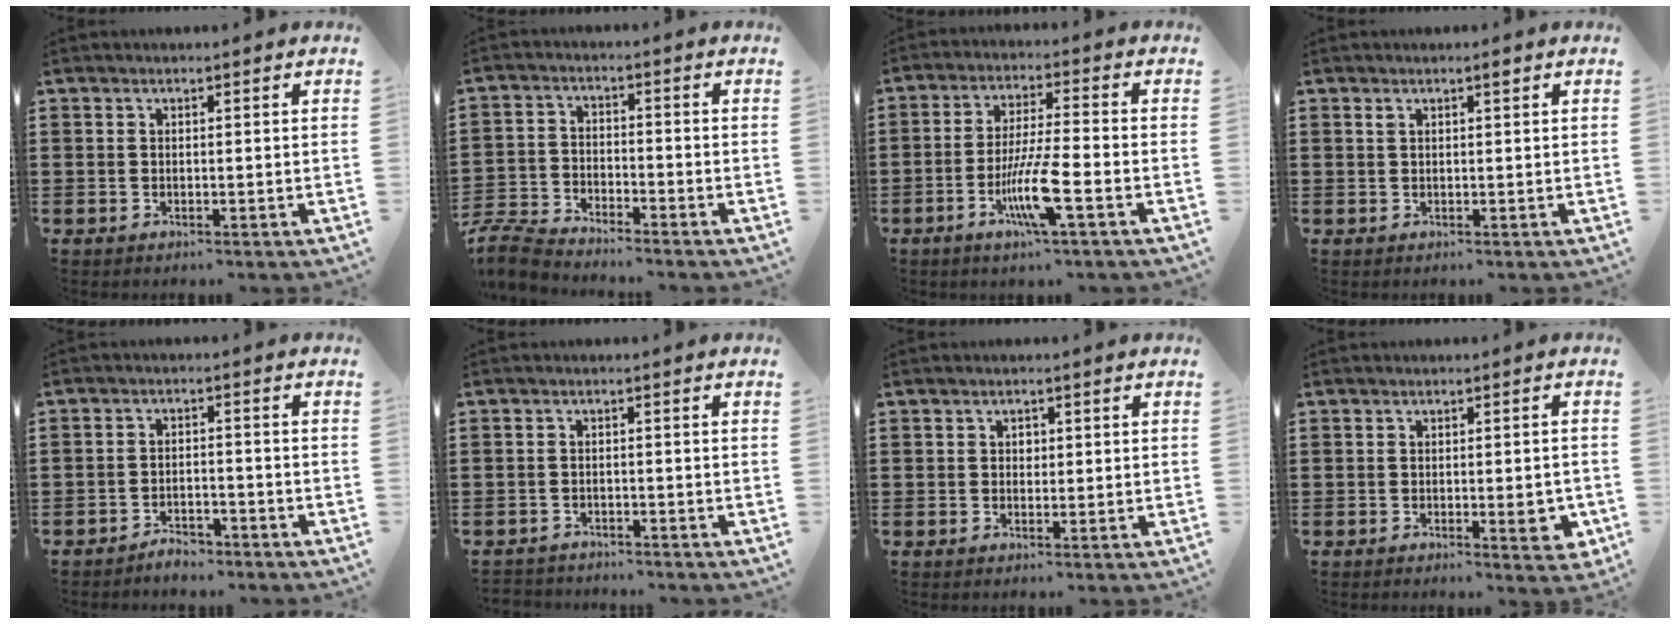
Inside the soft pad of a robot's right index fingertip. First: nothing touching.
{"total": 5.3, "force": [-5.2, 0.5, 0.8], "torque": [-0.048, -0.006, -0.113]}
{"total": 8.7, "force": [-3.6, 0.7, 7.9], "torque": [-0.160, -0.016, -0.069]}
{"total": 1.4, "force": [0.9, 0.3, 1.0], "torque": [-0.014, -0.003, 0.013]}
{"total": 2.8, "force": [-2.7, 0.5, 0.4], "torque": [-0.012, 0.005, -0.056]}
{"total": 1.6, "force": [-1.6, 0.2, -0.3], "torque": [0.000, 0.003, -0.036]}
{"total": 0.9, "force": [0.2, 0.7, 0.6], "torque": [-0.012, 0.004, 0.004]}
{"total": 3.5, "force": [-1.2, 1.0, 3.1], "torque": [-0.039, -0.002, -0.020]}